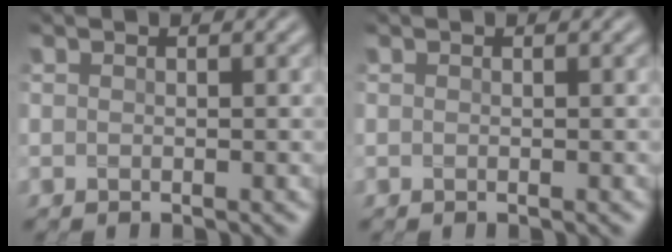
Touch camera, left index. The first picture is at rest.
{"total": 0.0}